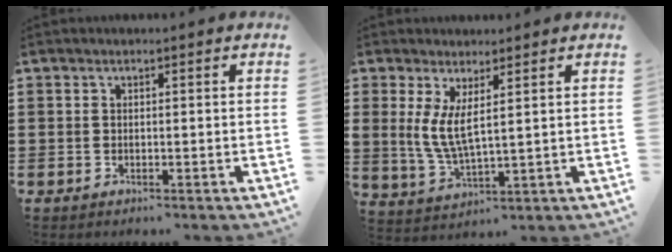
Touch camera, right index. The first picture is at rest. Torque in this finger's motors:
{"motor_torque": [1.24, 0.90, 0.44, 0.21]}